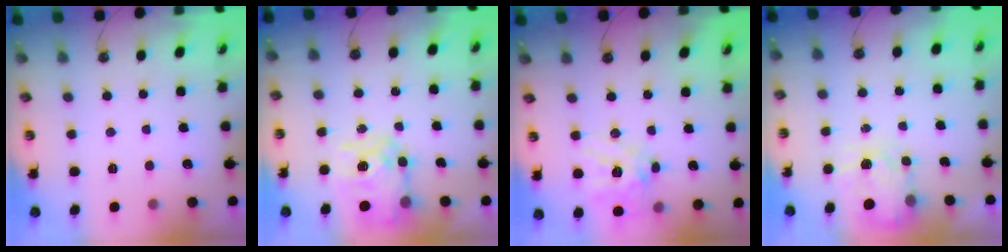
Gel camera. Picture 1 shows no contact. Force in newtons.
{"total": 9.6, "press": 9.6, "slide": 0.9}
{"total": 14.8, "press": 14.6, "slide": 2.1}
{"total": 3.9, "press": 3.8, "slide": 0.6}